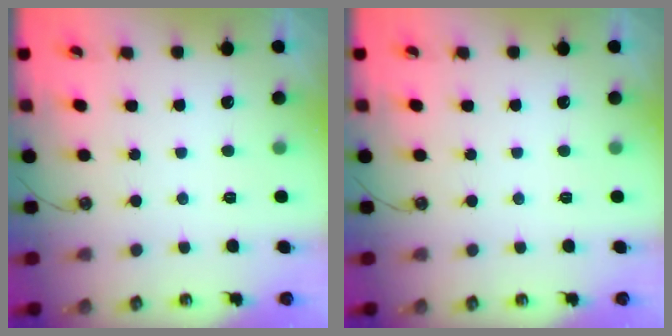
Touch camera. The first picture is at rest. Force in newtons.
{"total": 0.0}